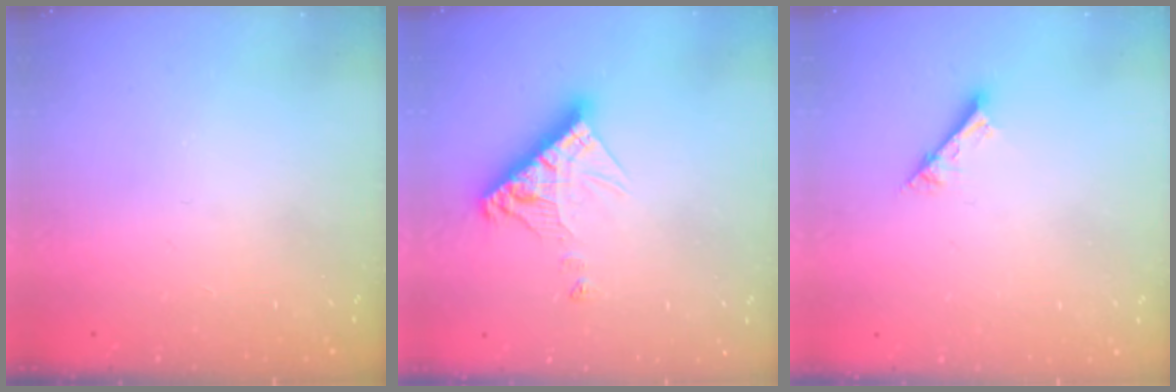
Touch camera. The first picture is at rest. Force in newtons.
{"total": 11.3, "press": 11.2, "slide": 1.0}
{"total": 2.6, "press": 2.6, "slide": 0.2}